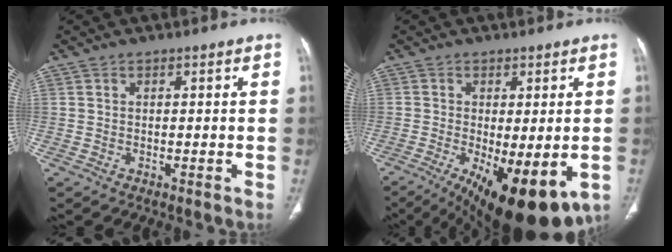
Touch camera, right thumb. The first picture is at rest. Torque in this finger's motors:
{"motor_torque": [0.60, 1.81, 0.32, -0.21, 0.16]}